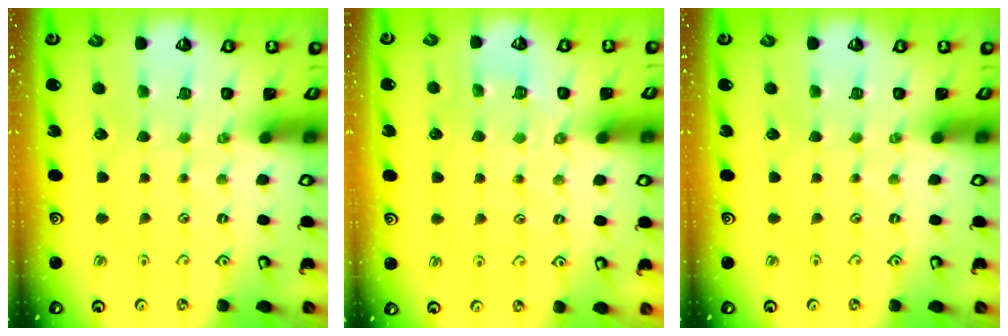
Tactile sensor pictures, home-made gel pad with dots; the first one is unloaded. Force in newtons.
{"total": 3.0, "press": 2.9, "slide": 0.7}
{"total": 0.0}